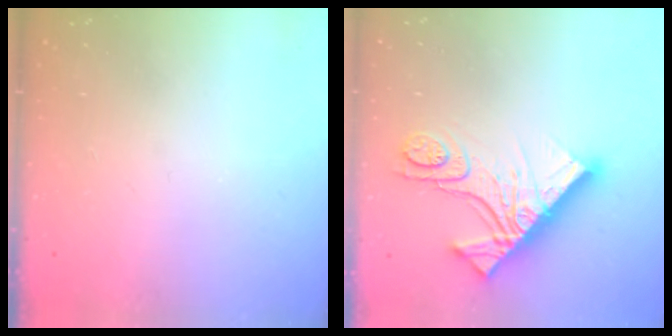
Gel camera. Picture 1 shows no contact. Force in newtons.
{"total": 16.4, "press": 16.3, "slide": 1.6}